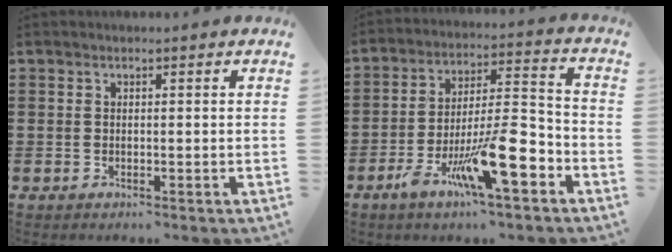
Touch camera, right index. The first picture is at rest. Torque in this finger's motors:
{"motor_torque": [2.14, 0.00, 0.50, 0.21]}